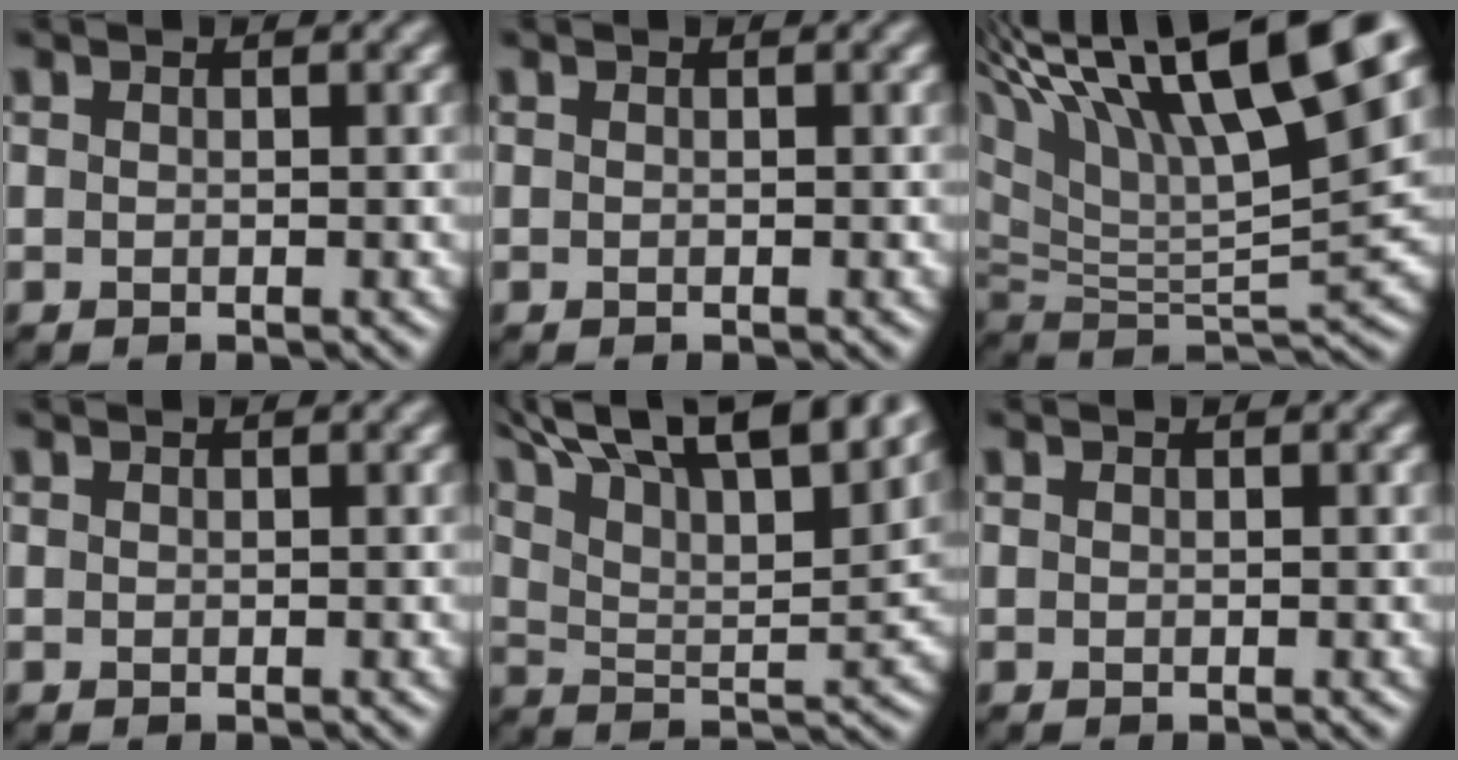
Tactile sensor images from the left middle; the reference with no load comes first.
{"total": 0.0}
{"total": 15.2, "force": [8.7, 4.0, 11.7], "torque": [-0.226, 0.028, 0.152]}
{"total": 0.0}
{"total": 16.6, "force": [11.3, 6.0, 10.7], "torque": [-0.187, 0.048, 0.165]}
{"total": 0.0}